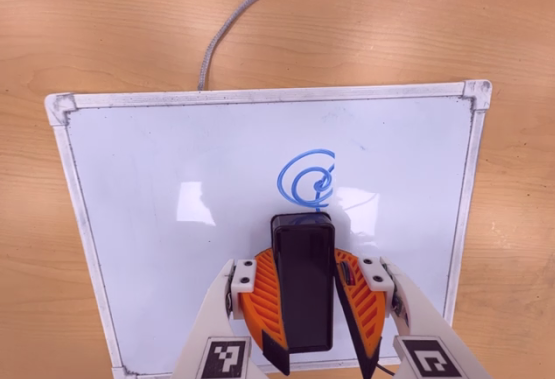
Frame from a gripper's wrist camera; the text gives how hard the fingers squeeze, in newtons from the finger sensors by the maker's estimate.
{"total": 8.5, "left": 9.1, "right": 7.9}